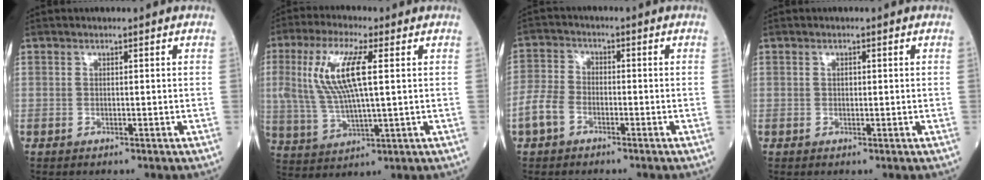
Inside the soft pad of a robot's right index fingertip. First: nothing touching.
{"total": 11.7, "force": [2.6, 2.4, 11.1], "torque": [-0.249, 0.010, 0.050]}
{"total": 4.9, "force": [-2.5, 3.2, 2.8], "torque": [-0.078, 0.004, -0.056]}
{"total": 0.6, "force": [0.1, 0.4, 0.5], "torque": [-0.009, 0.001, 0.002]}